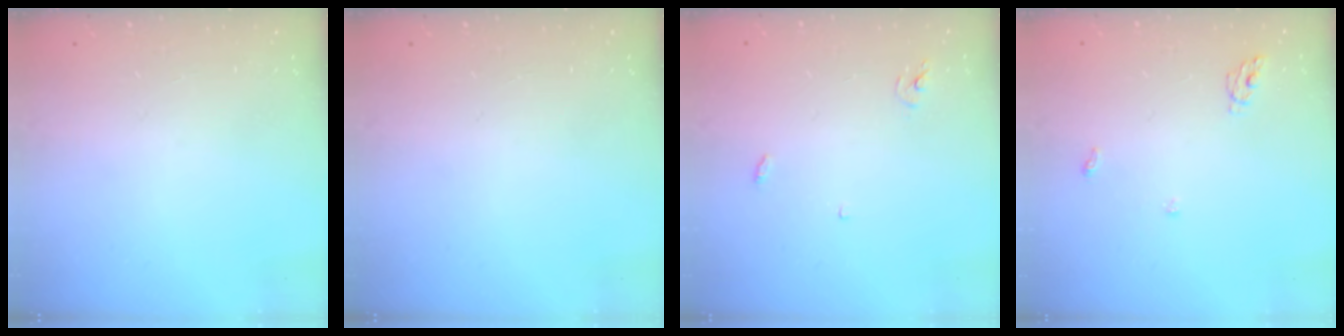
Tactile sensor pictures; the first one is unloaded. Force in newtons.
{"total": 0.0}
{"total": 3.0, "press": 3.0, "slide": 0.2}
{"total": 4.6, "press": 4.6, "slide": 0.5}